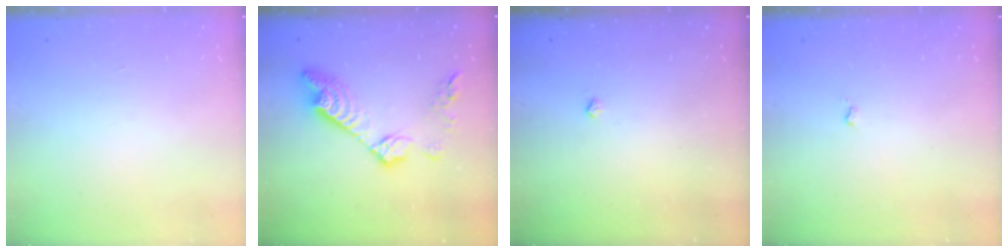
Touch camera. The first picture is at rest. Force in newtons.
{"total": 14.9, "press": 14.9, "slide": 1.1}
{"total": 2.6, "press": 2.5, "slide": 0.5}
{"total": 2.6, "press": 2.6, "slide": 0.4}